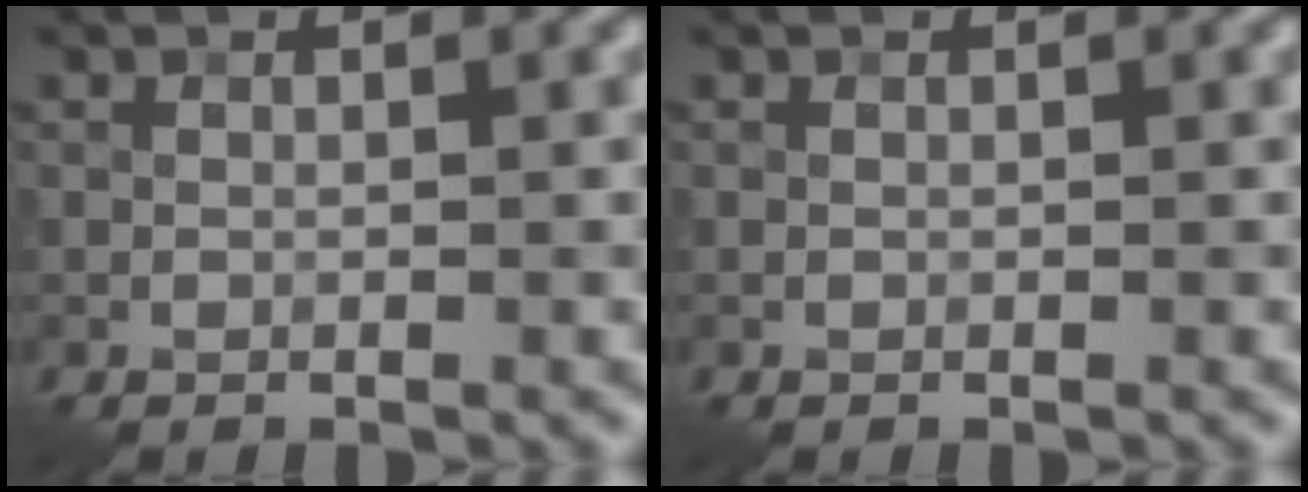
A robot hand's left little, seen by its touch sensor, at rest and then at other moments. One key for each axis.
{"total": 0.0}